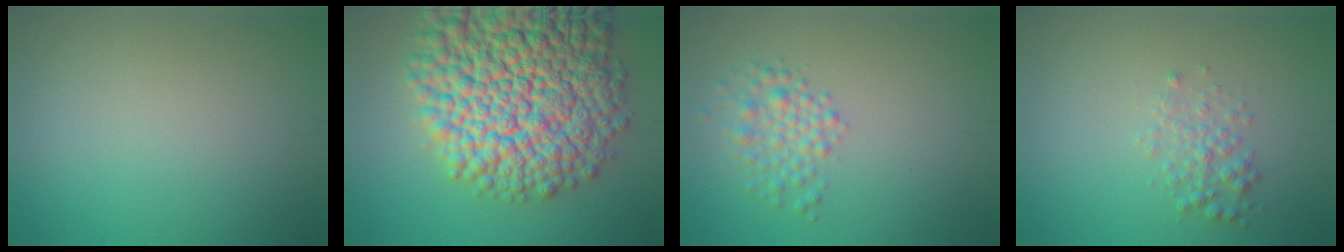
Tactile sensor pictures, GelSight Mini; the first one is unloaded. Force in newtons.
{"total": 17.5, "press": 17.5, "slide": 0.7}
{"total": 2.5, "press": 2.5, "slide": 0.0}
{"total": 1.9, "press": 1.9, "slide": 0.0}